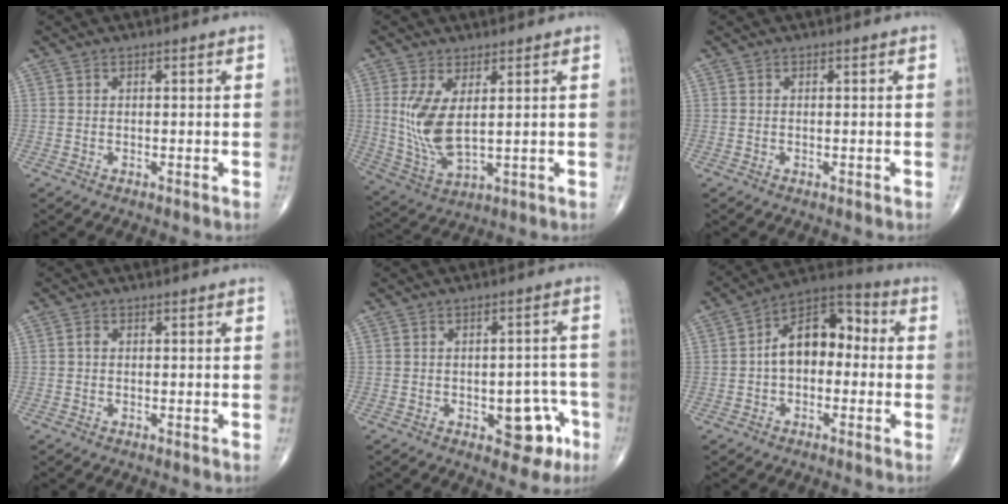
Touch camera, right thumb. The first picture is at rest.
{"total": 9.7, "force": [1.8, 4.2, 8.6], "torque": [-0.180, -0.021, 0.049]}
{"total": 0.0}
{"total": 0.8, "force": [0.0, 0.6, 0.5], "torque": [-0.006, 0.001, -0.004]}
{"total": 8.3, "force": [-3.5, 4.5, 6.1], "torque": [-0.038, 0.026, -0.037]}
{"total": 12.0, "force": [-0.2, 7.6, 9.3], "torque": [-0.121, 0.043, -0.020]}